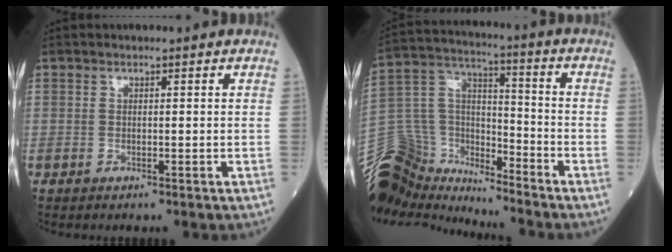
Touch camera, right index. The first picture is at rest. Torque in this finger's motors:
{"motor_torque": [0.66, -1.05, -0.01, -0.04]}